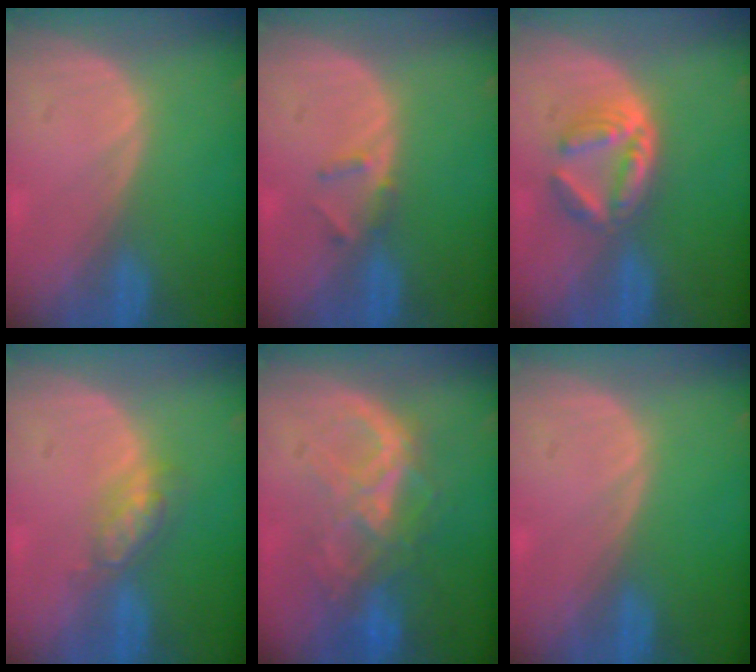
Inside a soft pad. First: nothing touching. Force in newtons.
{"total": 1.9, "press": 1.7, "slide": 0.9}
{"total": 6.3, "press": 5.4, "slide": 3.2}
{"total": 4.7, "press": 4.1, "slide": 2.2}
{"total": 8.9, "press": 7.7, "slide": 4.5}
{"total": 0.0}